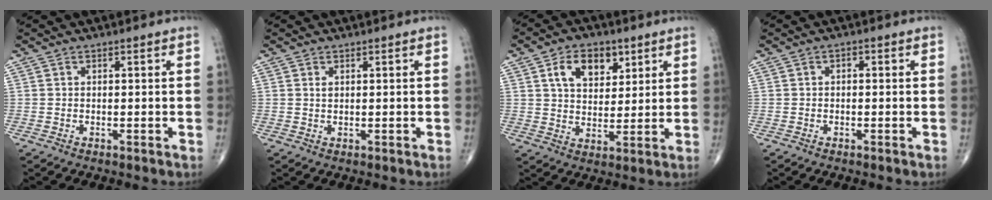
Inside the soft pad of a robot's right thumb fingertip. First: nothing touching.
{"total": 1.0, "force": [0.4, 0.5, 0.7], "torque": [-0.014, 0.001, 0.011]}
{"total": 9.5, "force": [4.2, 6.1, 6.0], "torque": [-0.068, -0.015, 0.072]}
{"total": 0.9, "force": [0.0, 0.7, 0.7], "torque": [-0.001, 0.005, -0.007]}